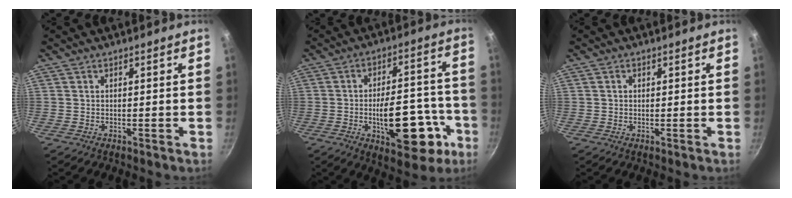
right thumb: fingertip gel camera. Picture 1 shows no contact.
{"total": 17.9, "force": [-6.2, 8.4, 14.6], "torque": [-0.169, 0.041, -0.076]}
{"total": 0.8, "force": [0.2, 0.7, 0.3], "torque": [-0.003, 0.004, 0.002]}